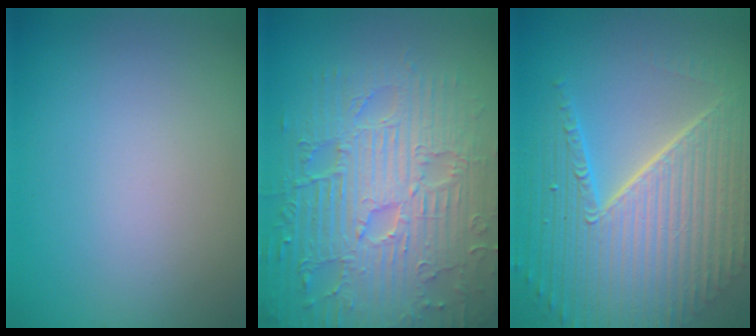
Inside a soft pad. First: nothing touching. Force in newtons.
{"total": 10.4, "press": 7.0, "slide": 7.6}
{"total": 9.9, "press": 6.3, "slide": 7.7}